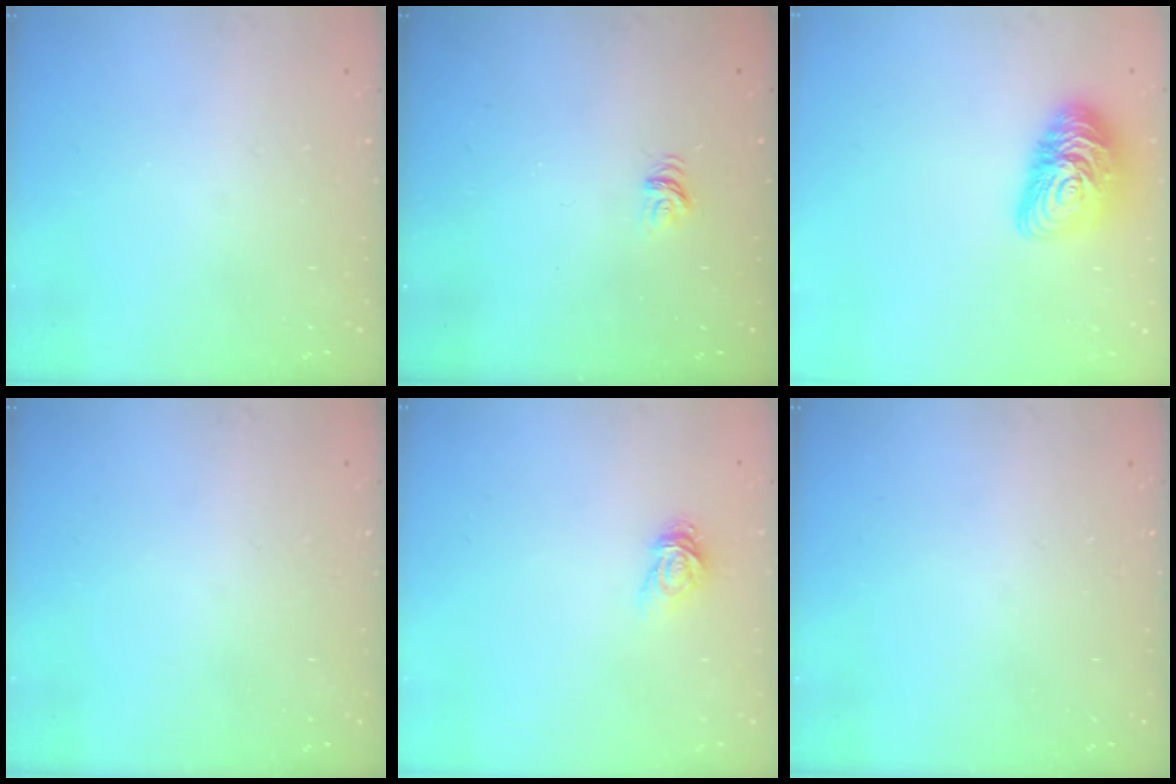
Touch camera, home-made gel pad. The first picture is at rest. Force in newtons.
{"total": 3.7, "press": 3.7, "slide": 0.2}
{"total": 13.2, "press": 13.2, "slide": 0.9}
{"total": 0.0}
{"total": 3.2, "press": 3.1, "slide": 0.3}
{"total": 0.0}